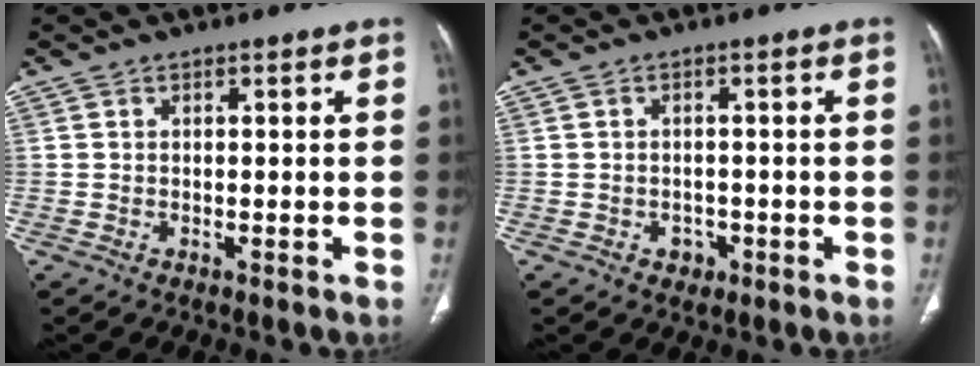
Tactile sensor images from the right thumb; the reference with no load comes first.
{"total": 2.3, "force": [-1.0, 1.9, 0.8], "torque": [-0.002, 0.006, -0.010]}